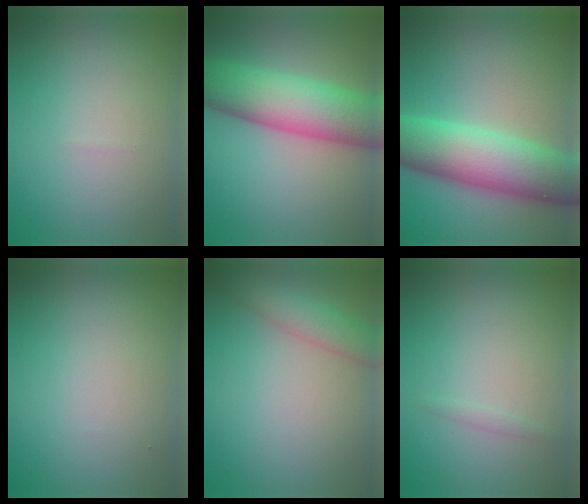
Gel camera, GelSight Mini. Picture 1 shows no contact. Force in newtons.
{"total": 9.9, "press": 9.9, "slide": 0.3}
{"total": 9.9, "press": 9.9, "slide": 0.3}
{"total": 0.0}
{"total": 3.0, "press": 3.0, "slide": 0.1}
{"total": 0.6, "press": 0.5, "slide": 0.0}